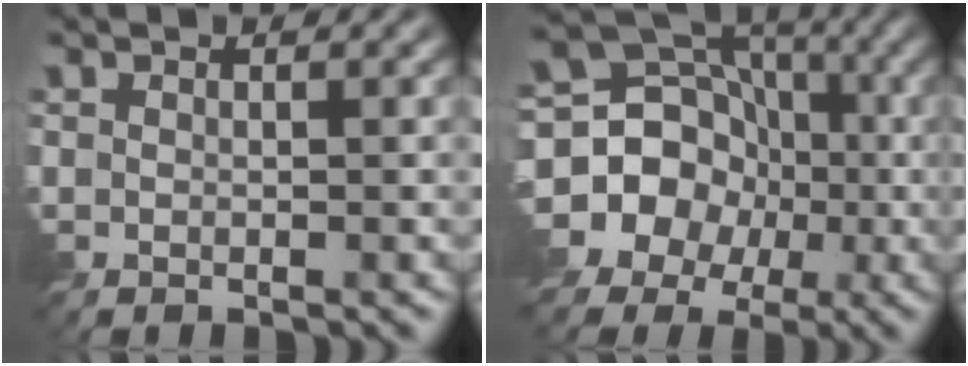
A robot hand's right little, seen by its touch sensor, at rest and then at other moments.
{"total": 15.4, "force": [-4.4, 13.6, 5.7], "torque": [-0.129, 0.020, -0.107]}